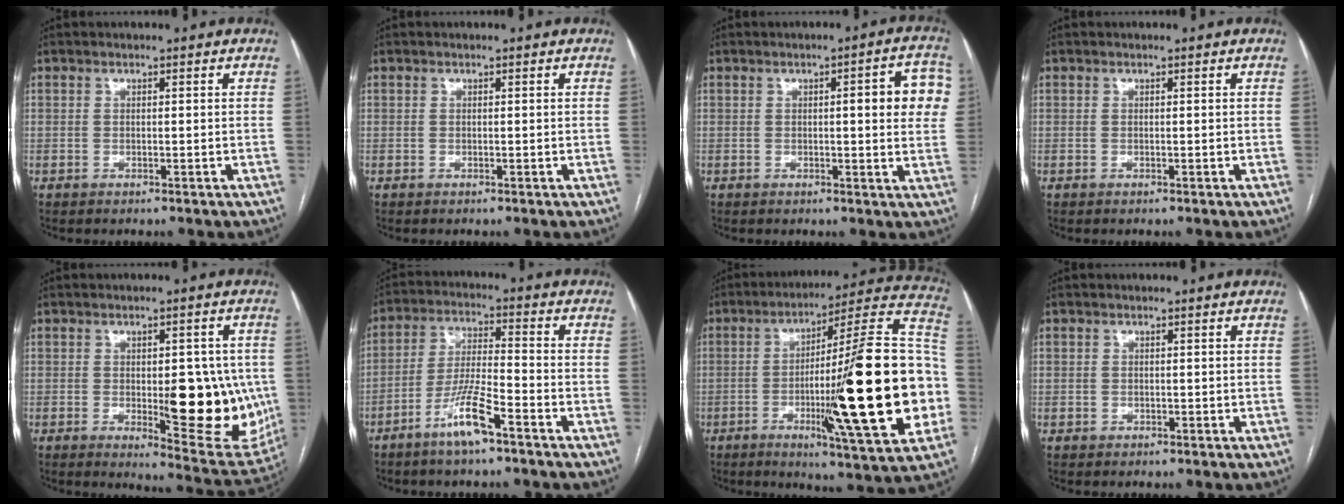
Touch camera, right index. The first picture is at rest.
{"total": 0.0}
{"total": 8.1, "force": [1.6, 1.6, 7.8], "torque": [-0.084, 0.014, 0.012]}
{"total": 0.0}
{"total": 14.6, "force": [-1.5, 5.0, 13.7], "torque": [-0.156, -0.008, -0.004]}
{"total": 8.5, "force": [-5.3, 0.8, 6.6], "torque": [-0.135, -0.005, -0.101]}
{"total": 29.5, "force": [-5.0, 1.7, 29.0], "torque": [-0.368, 0.002, -0.087]}
{"total": 0.9, "force": [-0.1, 0.9, 0.0], "torque": [0.006, 0.005, -0.003]}